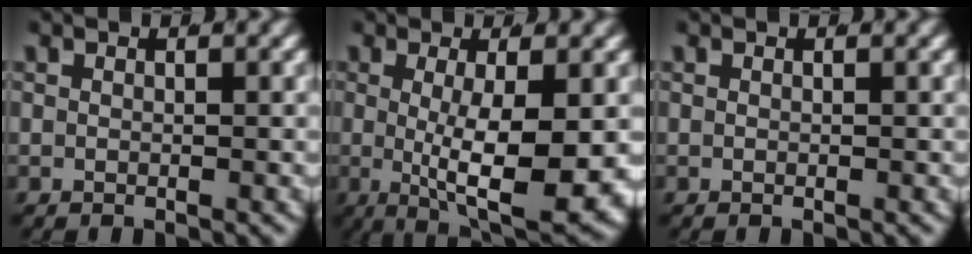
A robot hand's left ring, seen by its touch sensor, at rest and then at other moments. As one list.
[{"total": 9.0, "force": [-1.1, 2.4, 8.7], "torque": [-0.129, -0.028, 0.000]}, {"total": 0.0}]